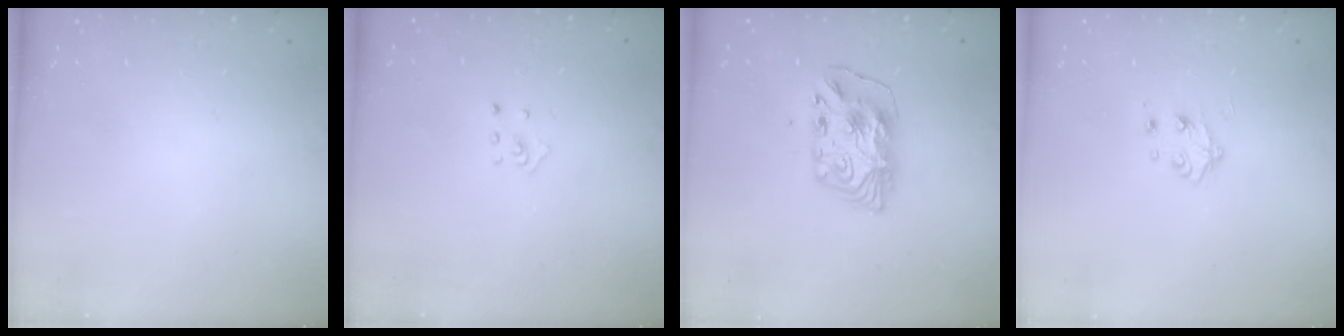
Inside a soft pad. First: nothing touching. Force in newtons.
{"total": 2.9, "press": 2.9, "slide": 0.3}
{"total": 9.4, "press": 9.4, "slide": 0.8}
{"total": 4.9, "press": 4.9, "slide": 0.7}